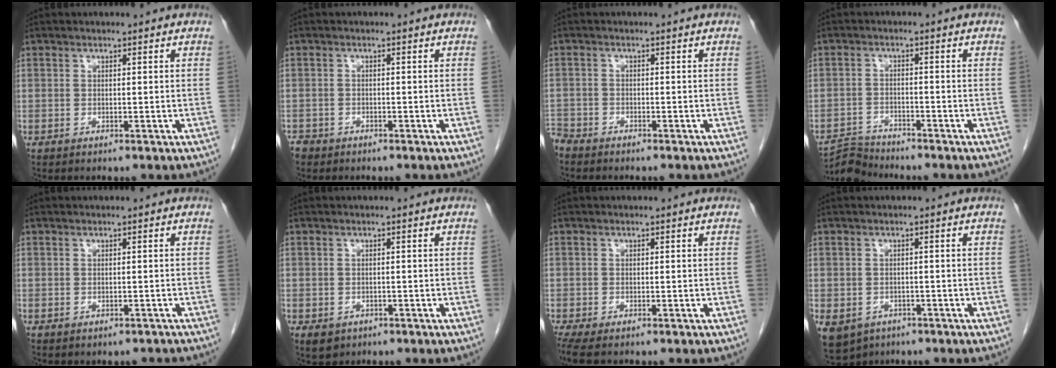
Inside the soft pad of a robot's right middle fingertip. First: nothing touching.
{"total": 2.2, "force": [-1.8, 1.2, 0.5], "torque": [-0.014, 0.000, -0.032]}
{"total": 3.1, "force": [-2.9, 0.9, 0.4], "torque": [-0.007, -0.006, -0.056]}
{"total": 3.5, "force": [-3.4, -0.3, -0.9], "torque": [0.015, -0.011, -0.062]}
{"total": 1.2, "force": [-0.9, 0.8, 0.3], "torque": [-0.003, 0.000, -0.009]}
{"total": 2.8, "force": [-1.4, 2.2, 1.0], "torque": [-0.016, -0.001, -0.012]}
{"total": 3.1, "force": [-2.1, 1.0, 2.0], "torque": [-0.041, -0.012, -0.036]}
{"total": 10.8, "force": [-5.1, 8.6, 4.0], "torque": [-0.124, -0.013, -0.064]}